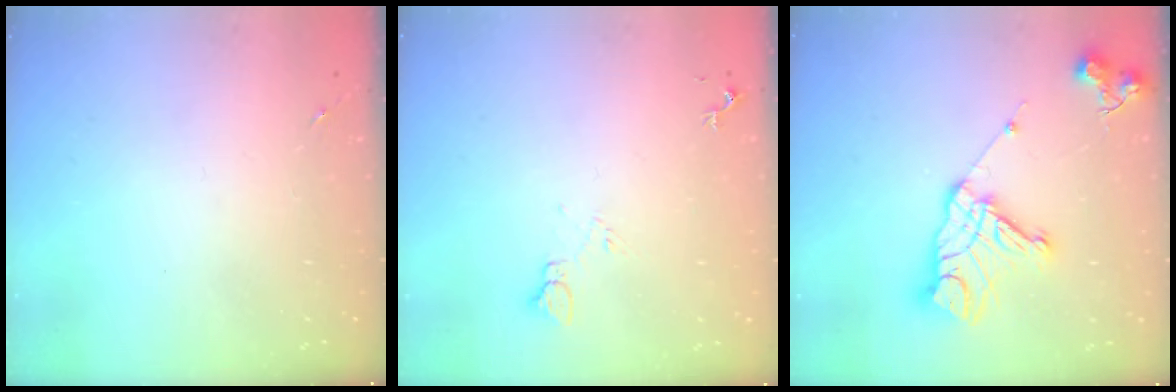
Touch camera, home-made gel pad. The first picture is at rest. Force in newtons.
{"total": 4.6, "press": 4.6, "slide": 0.6}
{"total": 15.6, "press": 15.6, "slide": 1.2}